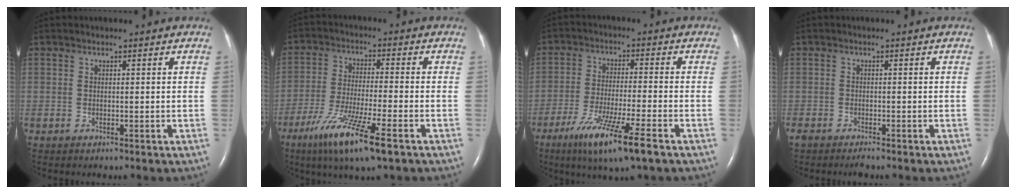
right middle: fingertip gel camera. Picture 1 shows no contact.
{"total": 11.7, "force": [-6.6, 0.7, 9.6], "torque": [-0.193, -0.033, -0.115]}
{"total": 11.0, "force": [-6.5, 0.1, 8.9], "torque": [-0.174, -0.032, -0.110]}
{"total": 2.4, "force": [-2.0, 0.4, 1.1], "torque": [-0.023, -0.009, -0.032]}